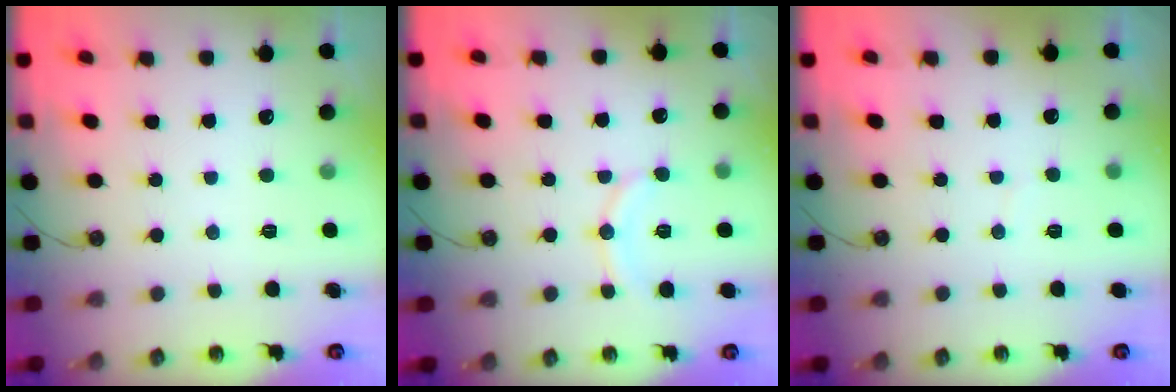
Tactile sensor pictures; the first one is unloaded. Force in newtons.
{"total": 8.4, "press": 8.3, "slide": 0.7}
{"total": 1.7, "press": 1.7, "slide": 0.1}